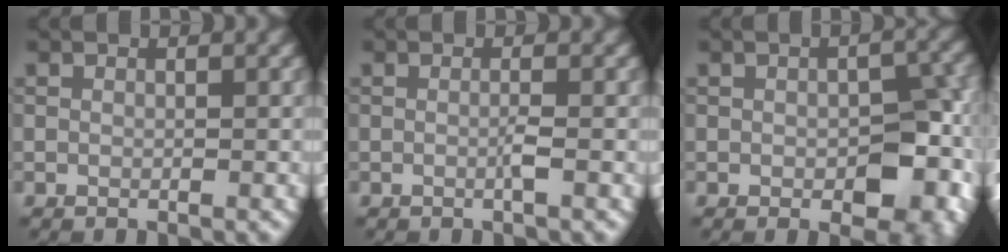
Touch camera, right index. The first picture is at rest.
{"total": 0.9, "force": [-0.3, 0.0, 0.9], "torque": [-0.017, 0.001, -0.009]}
{"total": 8.0, "force": [-1.3, 4.6, 6.5], "torque": [-0.078, -0.017, -0.009]}